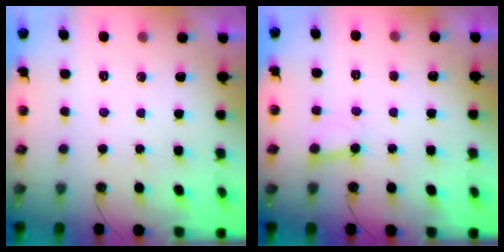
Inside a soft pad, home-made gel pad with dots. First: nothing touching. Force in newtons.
{"total": 5.2, "press": 5.1, "slide": 0.5}